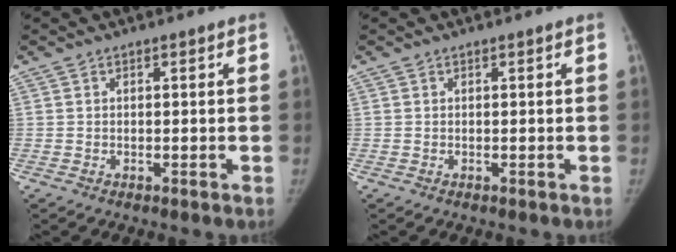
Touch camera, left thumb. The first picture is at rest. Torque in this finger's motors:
{"motor_torque": [0.04, 0.00, 0.03, -0.26, 0.01]}